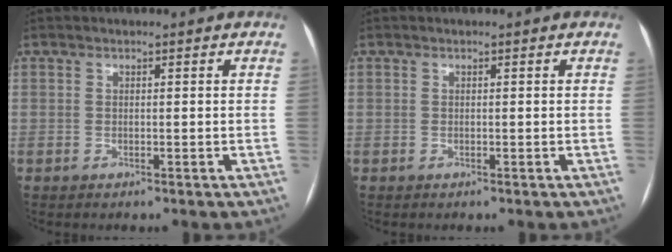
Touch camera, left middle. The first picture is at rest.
{"total": 0.0}